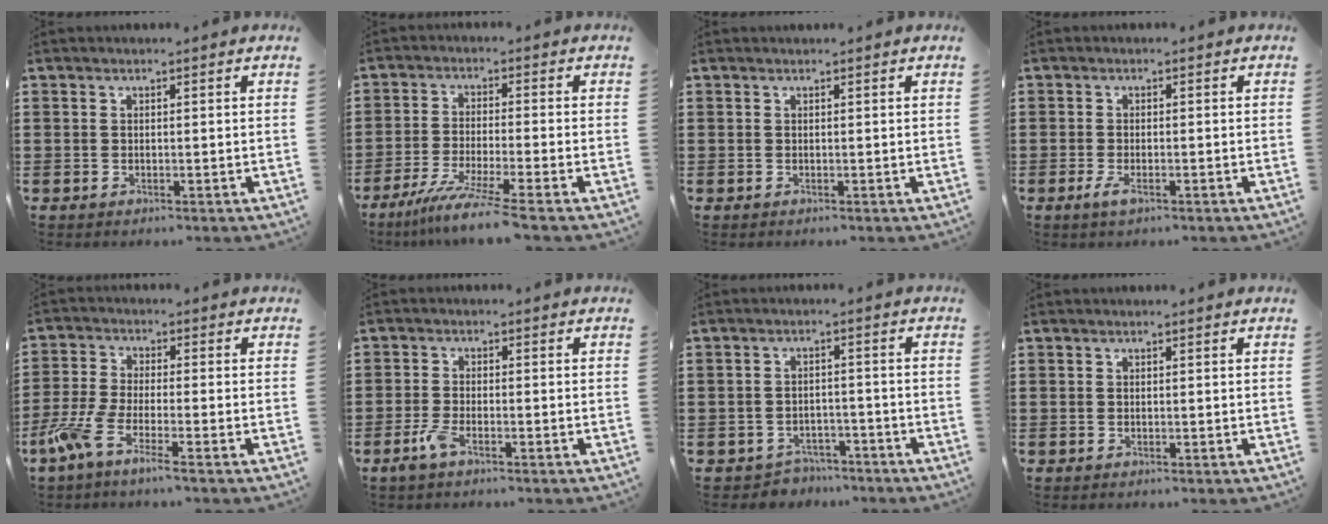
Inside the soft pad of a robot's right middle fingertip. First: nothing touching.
{"total": 6.2, "force": [-4.8, -0.7, 3.9], "torque": [-0.082, -0.022, -0.092]}
{"total": 0.0}
{"total": 2.0, "force": [-0.8, 0.6, 1.7], "torque": [-0.038, -0.004, -0.018]}
{"total": 5.6, "force": [-3.9, 0.4, 4.0], "torque": [-0.102, -0.018, -0.078]}
{"total": 2.9, "force": [-1.7, 0.8, 2.3], "torque": [-0.060, -0.005, -0.036]}
{"total": 2.9, "force": [-2.8, 0.9, -0.3], "torque": [-0.006, 0.001, -0.062]}
{"total": 0.0}